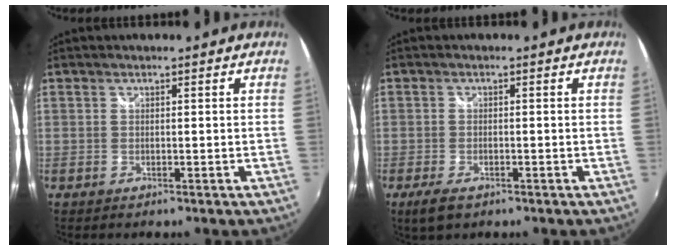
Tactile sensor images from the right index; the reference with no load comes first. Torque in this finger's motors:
{"motor_torque": [0.47, 0.42, 0.09, 0.01]}